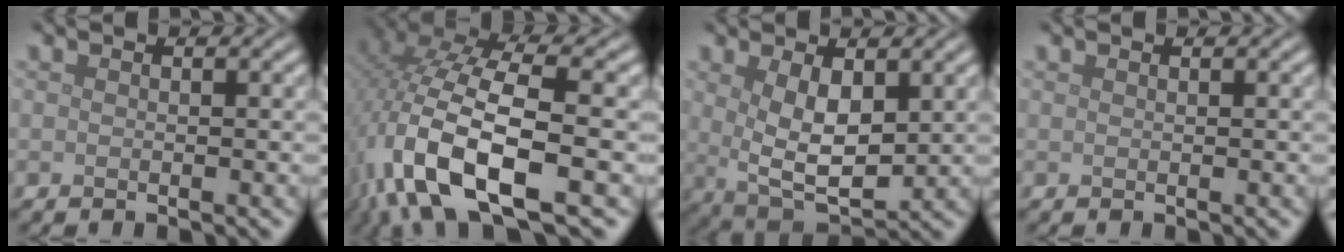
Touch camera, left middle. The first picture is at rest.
{"total": 12.6, "force": [-4.4, 5.0, 10.7], "torque": [-0.231, -0.012, -0.081]}
{"total": 5.4, "force": [1.1, 2.6, 4.6], "torque": [-0.093, -0.012, 0.028]}
{"total": 0.0}